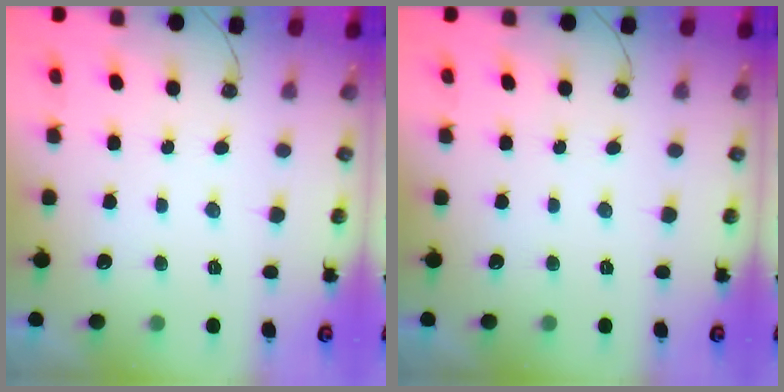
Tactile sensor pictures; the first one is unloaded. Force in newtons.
{"total": 0.0}